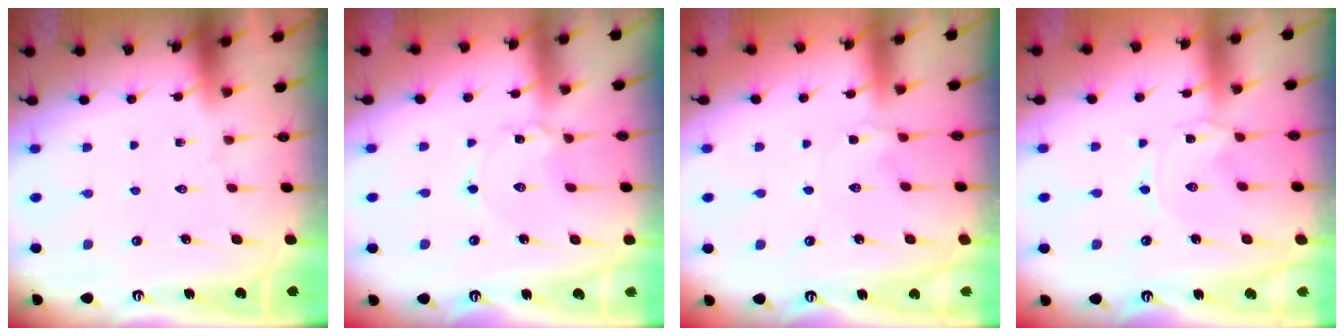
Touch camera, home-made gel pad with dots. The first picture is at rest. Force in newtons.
{"total": 2.7, "press": 2.7, "slide": 0.2}
{"total": 1.4, "press": 1.4, "slide": 0.4}
{"total": 0.0}